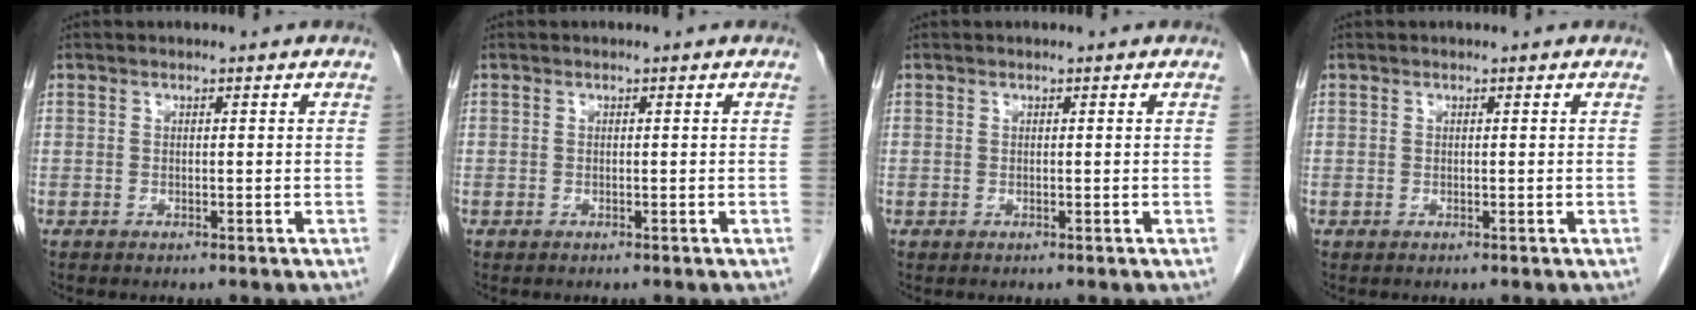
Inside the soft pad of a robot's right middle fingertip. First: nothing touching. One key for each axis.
{"total": 0.0}
{"total": 0.0}
{"total": 0.0}